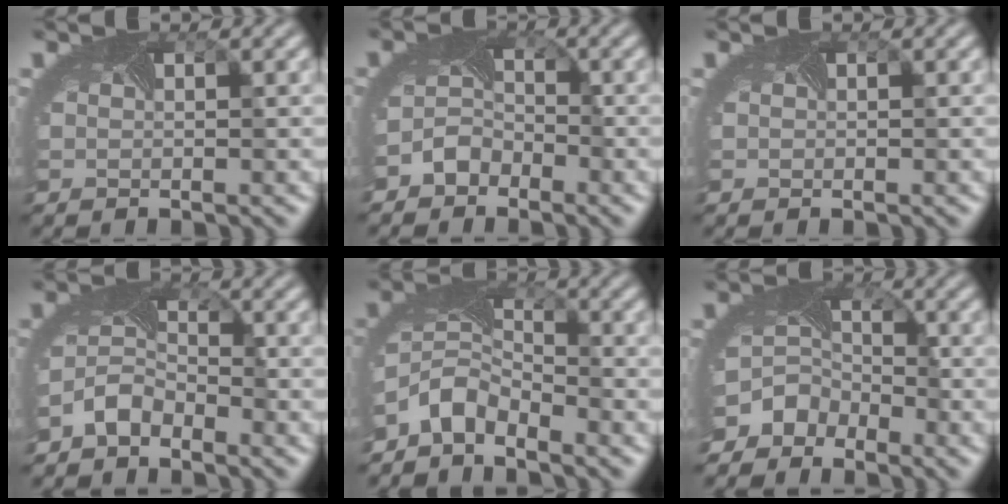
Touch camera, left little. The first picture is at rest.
{"total": 2.5, "force": [-2.0, 1.5, 0.3], "torque": [-0.011, 0.001, -0.043]}
{"total": 0.0}
{"total": 3.1, "force": [-2.5, 1.5, 1.0], "torque": [-0.034, -0.001, -0.056]}
{"total": 4.2, "force": [-3.4, 1.9, 1.5], "torque": [-0.038, -0.005, -0.077]}
{"total": 5.0, "force": [-3.8, 3.2, 0.8], "torque": [0.006, -0.003, -0.059]}